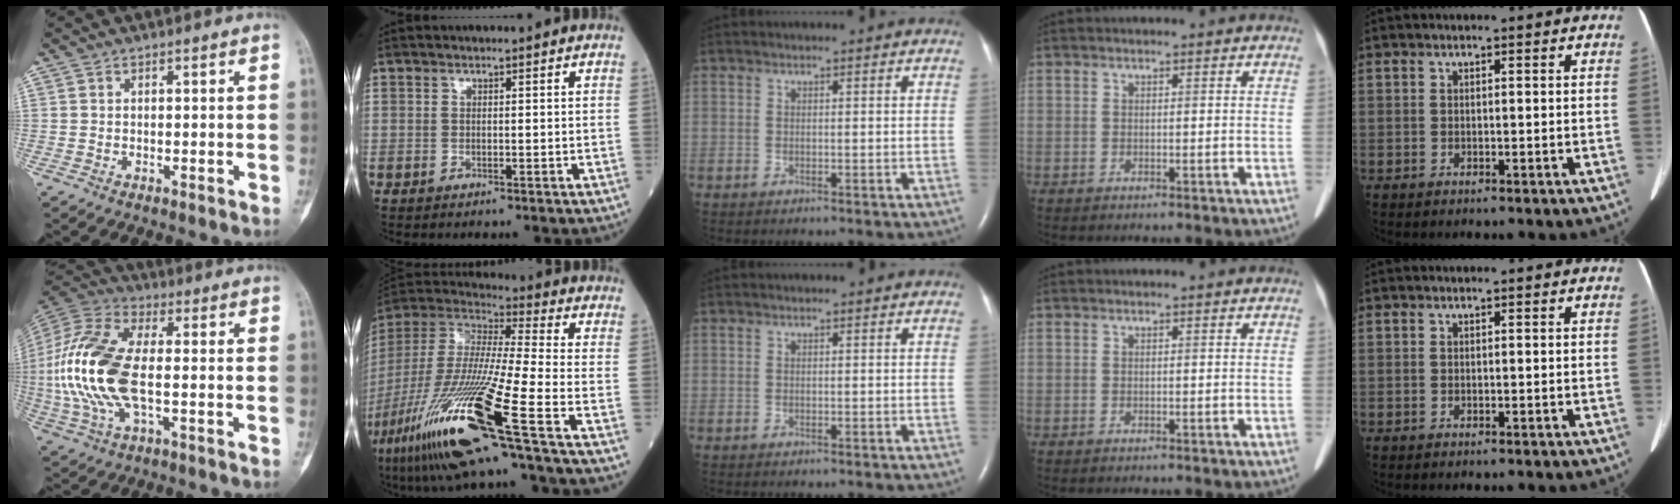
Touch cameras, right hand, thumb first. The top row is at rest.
{"thumb": {"total": 19.6, "force": [-1.7, 9.0, 17.3], "torque": [-0.391, 0.014, -0.029]}, "index": {"total": 25.0, "force": [-13.8, -0.3, 20.9], "torque": [-0.454, -0.069, -0.266]}}